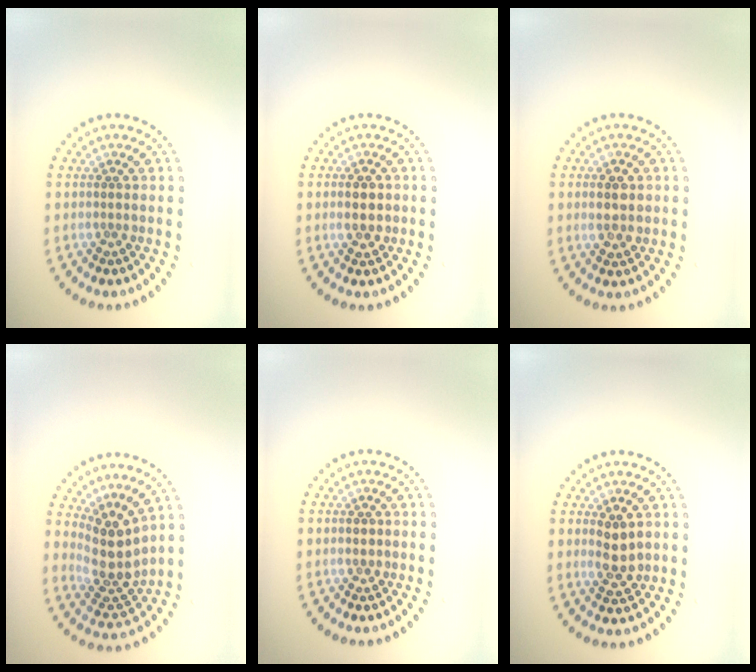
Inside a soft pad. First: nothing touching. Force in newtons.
{"total": 2.4, "press": 2.4, "slide": 0.1}
{"total": 2.5, "press": 2.4, "slide": 0.4}
{"total": 4.4, "press": 3.3, "slide": 2.9}
{"total": 1.4, "press": 1.4, "slide": 0.1}
{"total": 2.7, "press": 2.6, "slide": 0.6}